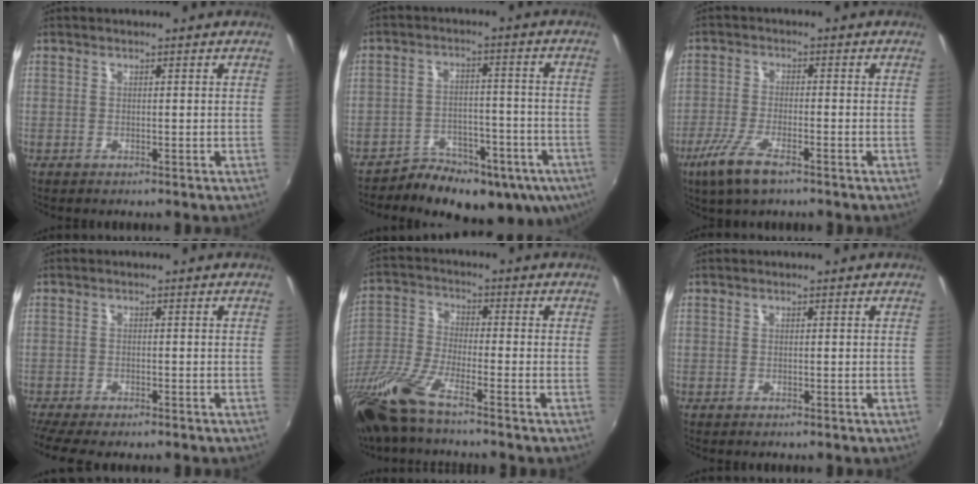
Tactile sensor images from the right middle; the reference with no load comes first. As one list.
[{"total": 16.8, "force": [-11.4, 8.6, 9.0], "torque": [-0.152, -0.015, -0.150]}, {"total": 7.8, "force": [-5.0, 1.9, 5.6], "torque": [-0.135, -0.019, -0.096]}, {"total": 4.9, "force": [-4.2, 0.6, 2.4], "torque": [-0.059, -0.032, -0.075]}, {"total": 13.9, "force": [-10.1, 2.0, 9.3], "torque": [-0.210, -0.037, -0.203]}, {"total": 0.0}]